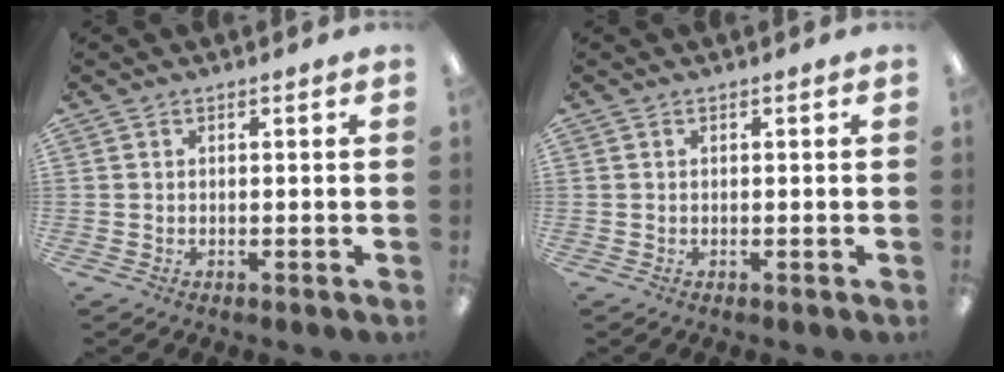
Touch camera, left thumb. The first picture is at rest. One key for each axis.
{"total": 0.0}